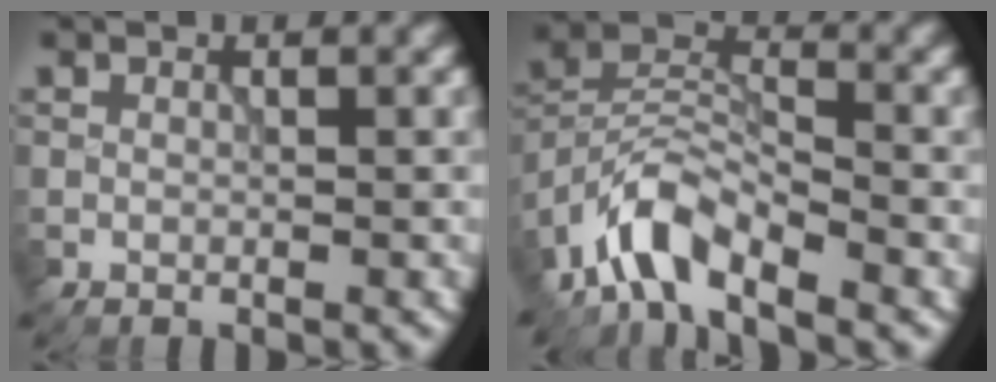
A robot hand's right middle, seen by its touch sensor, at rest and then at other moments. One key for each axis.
{"total": 5.4, "fx": -4.3, "fy": 1.6, "fz": 2.8, "tx": -0.048, "ty": 0.007, "tz": -0.093}